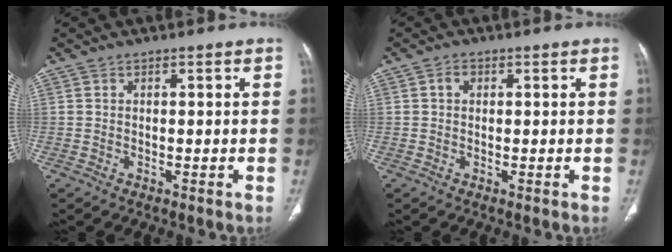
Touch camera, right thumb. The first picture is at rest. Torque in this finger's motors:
{"motor_torque": [0.63, 0.57, 0.37, -0.26, -0.02]}